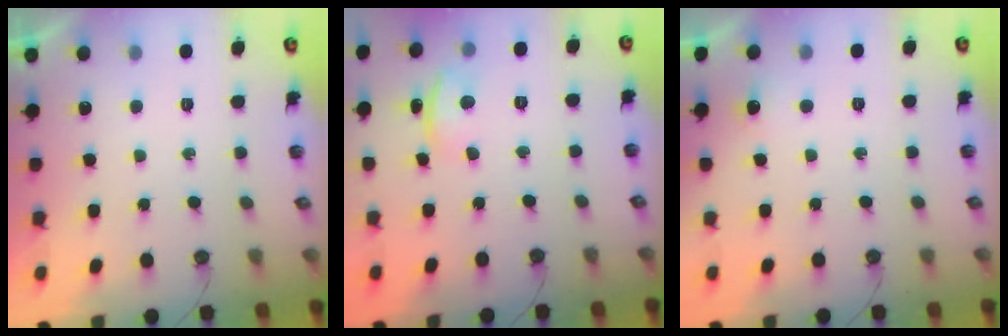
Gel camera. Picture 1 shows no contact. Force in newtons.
{"total": 1.4, "press": 1.2, "slide": 0.7}
{"total": 3.0, "press": 2.8, "slide": 1.0}